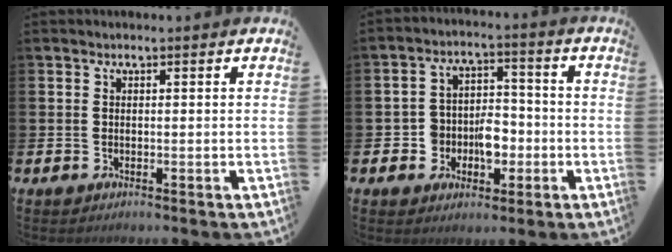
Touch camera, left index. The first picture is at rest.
{"total": 5.1, "force": [-1.6, 4.2, 2.4], "torque": [-0.042, 0.005, -0.037]}